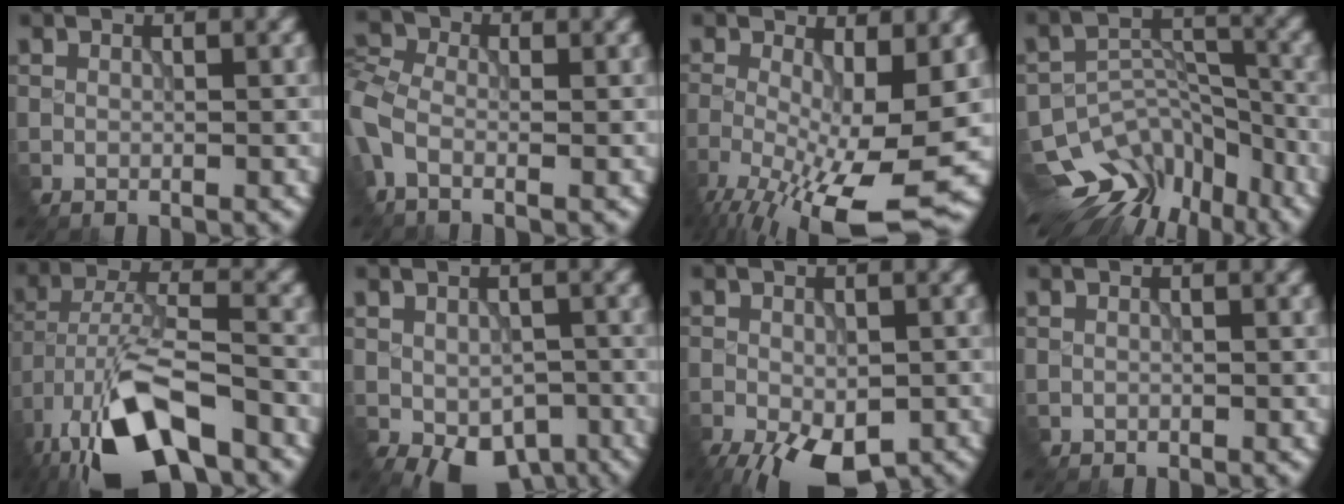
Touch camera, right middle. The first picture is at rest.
{"total": 3.1, "force": [-1.5, 1.8, 2.0], "torque": [-0.056, -0.002, -0.050]}
{"total": 12.0, "force": [-4.7, 3.7, 10.4], "torque": [-0.188, -0.021, -0.076]}
{"total": 11.0, "force": [-8.4, 6.3, 3.4], "torque": [-0.044, 0.008, -0.115]}
{"total": 12.3, "force": [-7.5, 4.8, 8.4], "torque": [-0.162, -0.009, -0.140]}
{"total": 6.8, "force": [-3.6, 4.0, 4.1], "torque": [-0.068, -0.027, -0.039]}
{"total": 8.8, "force": [-5.5, 3.9, 5.7], "torque": [-0.104, -0.027, -0.080]}
{"total": 0.6, "force": [-0.1, 0.0, -0.6], "torque": [0.013, -0.002, -0.003]}